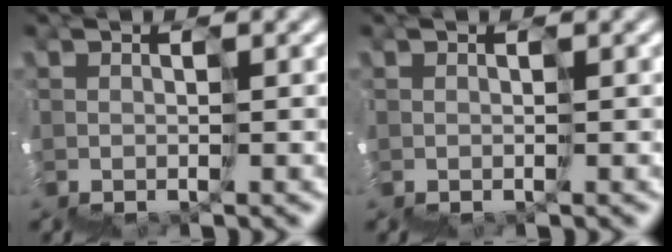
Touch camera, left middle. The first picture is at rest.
{"total": 0.0}